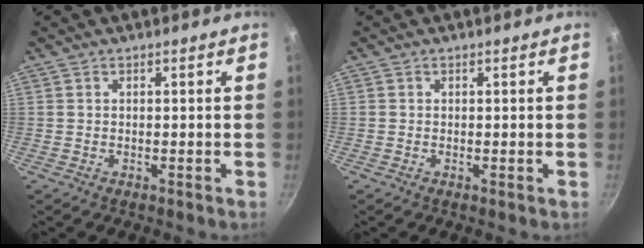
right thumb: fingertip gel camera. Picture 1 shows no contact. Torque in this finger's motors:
{"motor_torque": [0.04, -0.05, 0.21, -0.03, 0.07]}